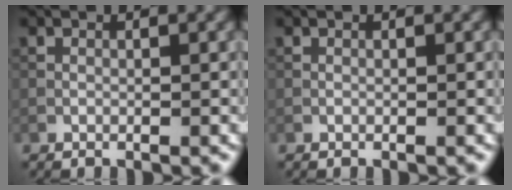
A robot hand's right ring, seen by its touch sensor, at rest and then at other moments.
{"total": 0.0}